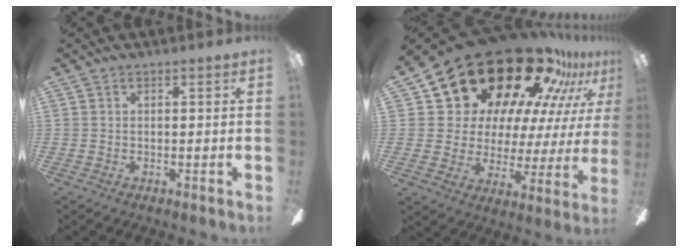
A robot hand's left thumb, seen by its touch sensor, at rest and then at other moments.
{"total": 26.5, "force": [19.8, 12.9, 11.9], "torque": [-0.181, -0.150, 0.355]}